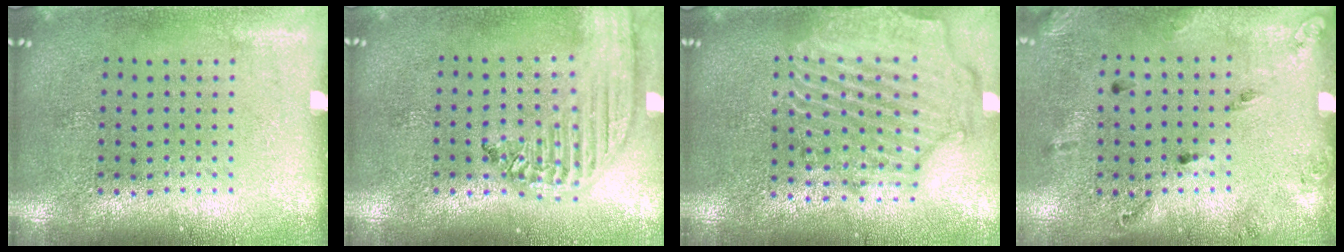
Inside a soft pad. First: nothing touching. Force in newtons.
{"total": 2.2, "press": 1.9, "slide": 1.1}
{"total": 2.5, "press": 2.2, "slide": 1.1}
{"total": 1.8, "press": 1.0, "slide": 1.5}